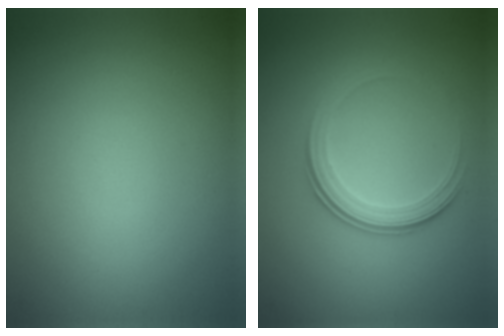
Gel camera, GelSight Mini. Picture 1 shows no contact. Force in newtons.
{"total": 3.7, "press": 2.6, "slide": 2.6}